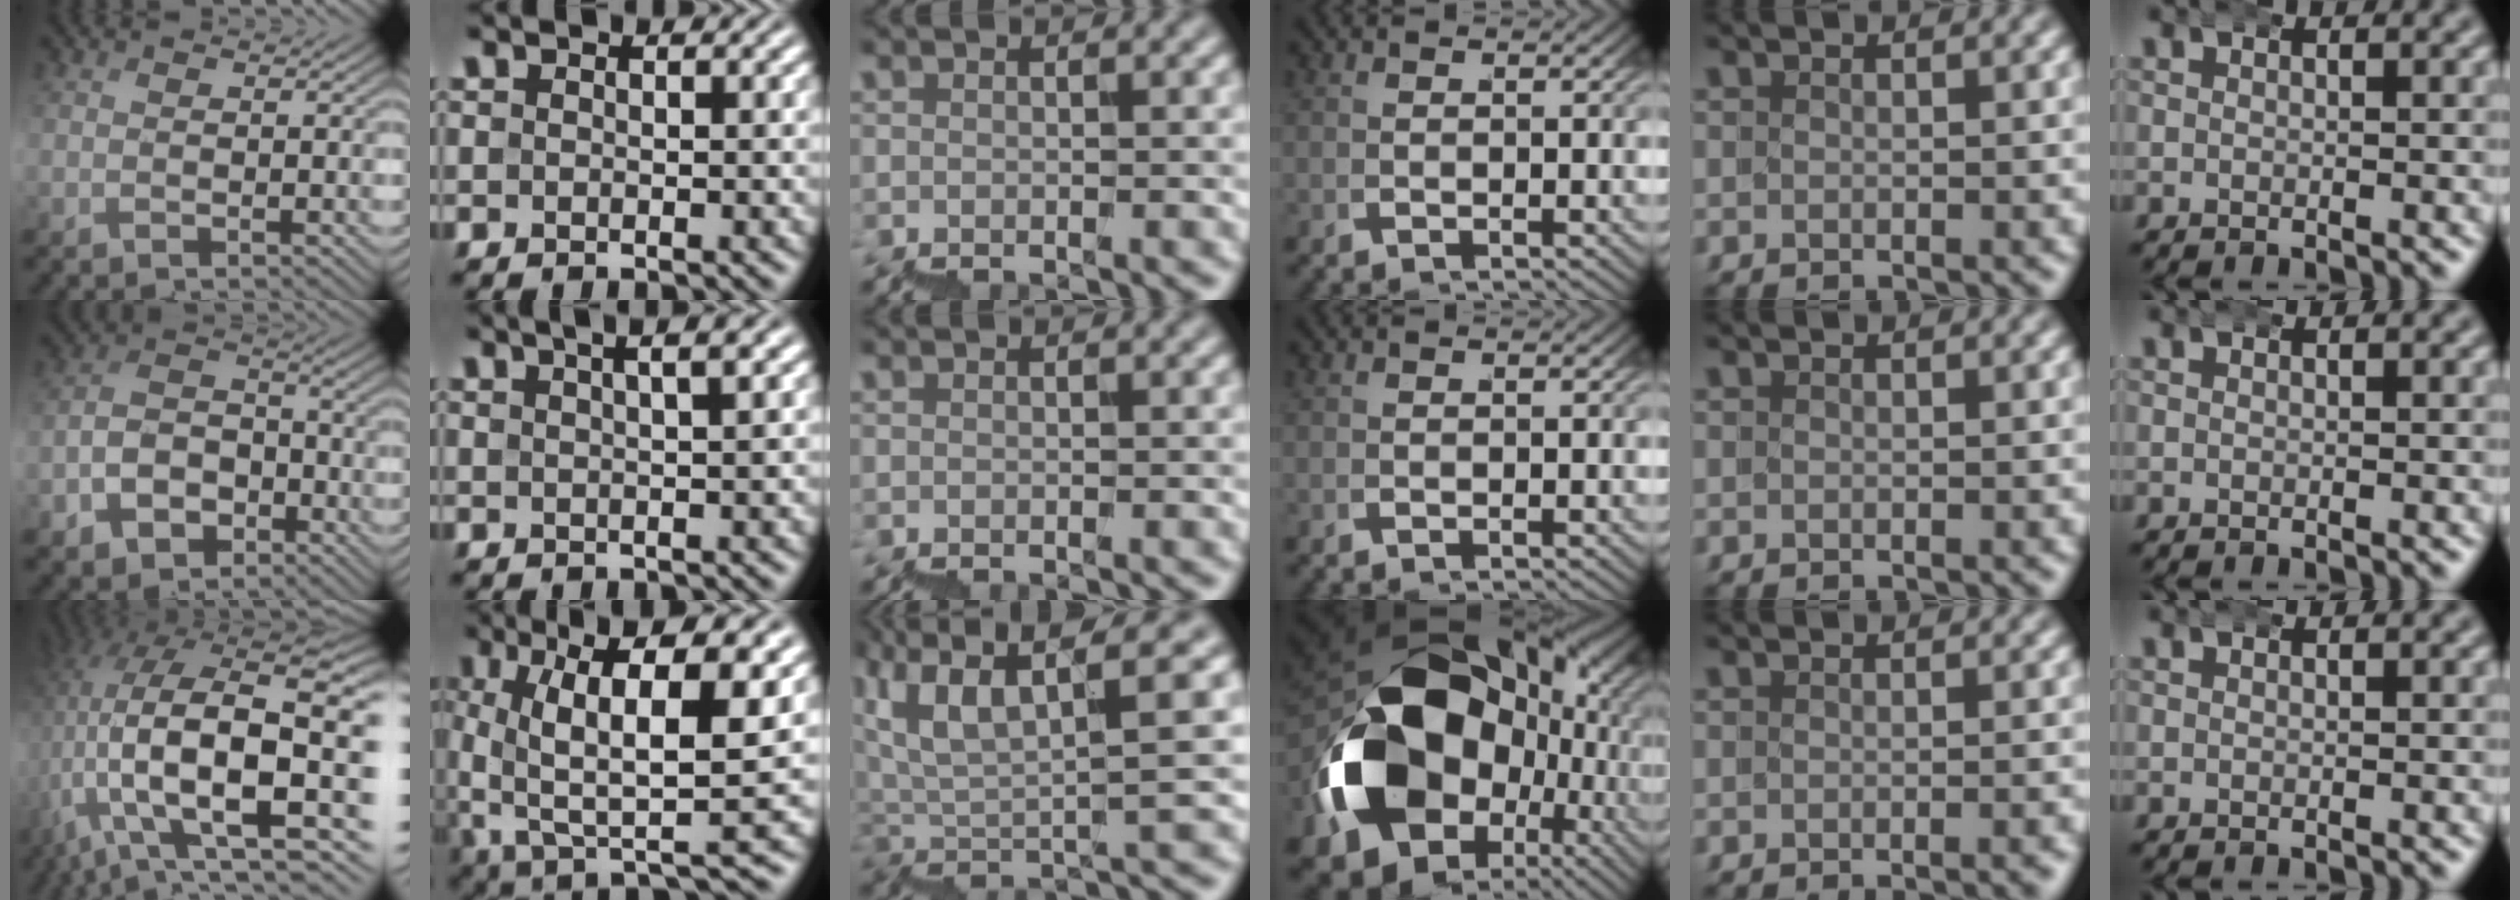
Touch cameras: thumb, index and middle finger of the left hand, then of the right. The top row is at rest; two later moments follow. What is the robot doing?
{"motion": "wrap", "object": "bubble wrap"}